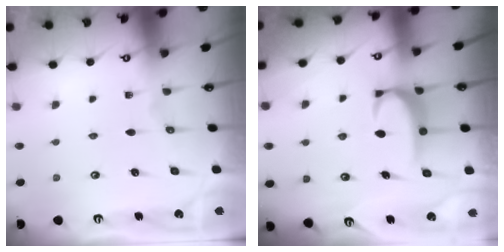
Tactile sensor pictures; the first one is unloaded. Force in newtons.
{"total": 2.8, "press": 2.8, "slide": 0.4}